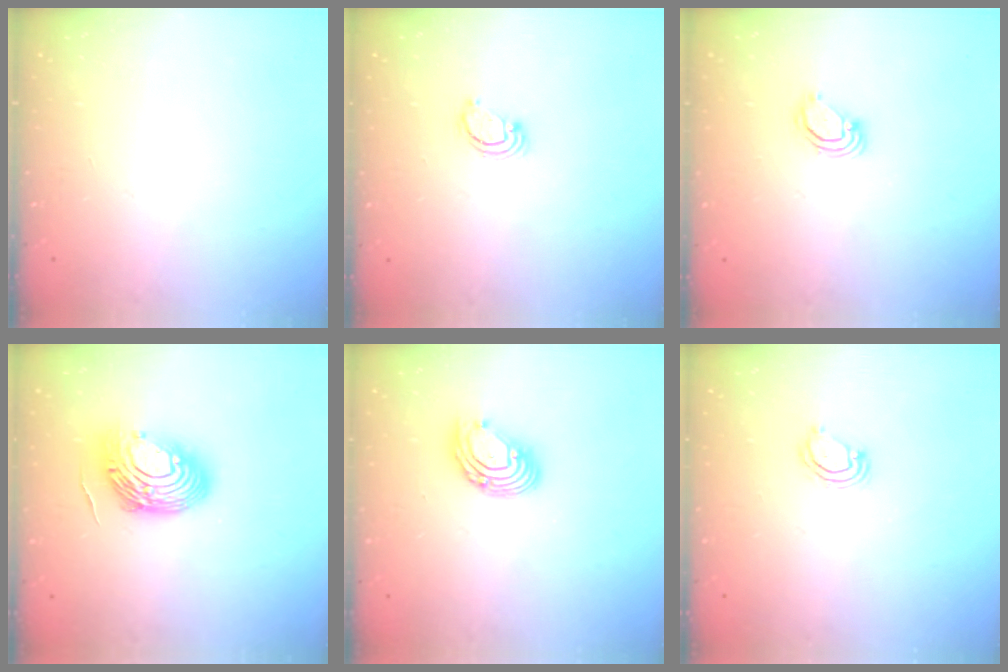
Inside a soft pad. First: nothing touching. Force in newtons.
{"total": 2.3, "press": 2.3, "slide": 0.2}
{"total": 3.2, "press": 3.2, "slide": 0.2}
{"total": 13.1, "press": 12.9, "slide": 2.2}
{"total": 8.3, "press": 8.2, "slide": 0.7}
{"total": 3.9, "press": 3.9, "slide": 0.3}